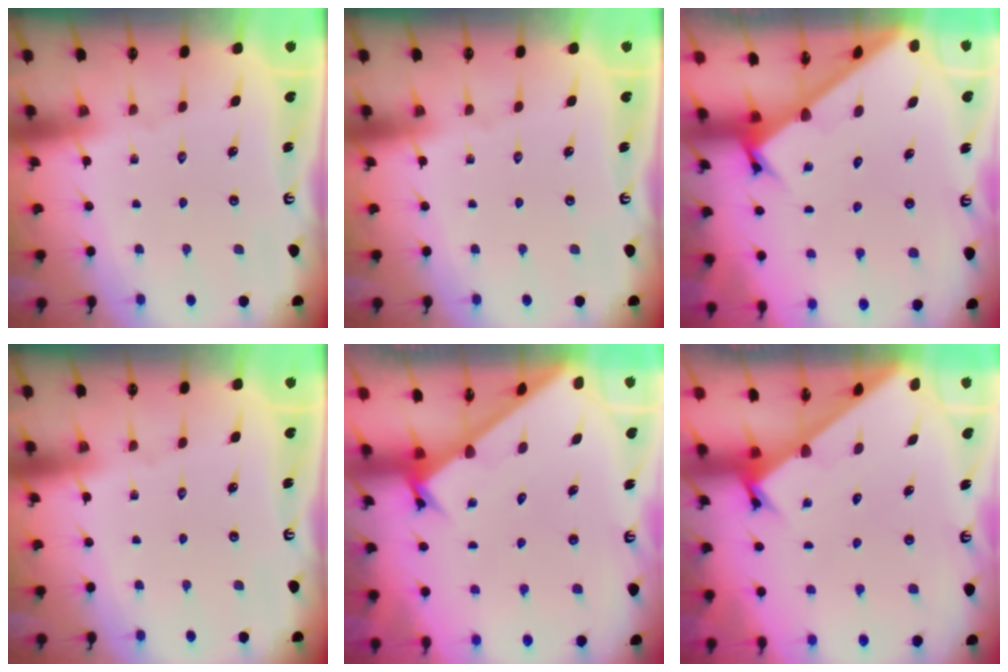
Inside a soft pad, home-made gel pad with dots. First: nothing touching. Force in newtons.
{"total": 0.0}
{"total": 2.7, "press": 2.7, "slide": 0.2}
{"total": 0.0}
{"total": 2.5, "press": 2.5, "slide": 0.2}
{"total": 2.1, "press": 2.1, "slide": 0.1}